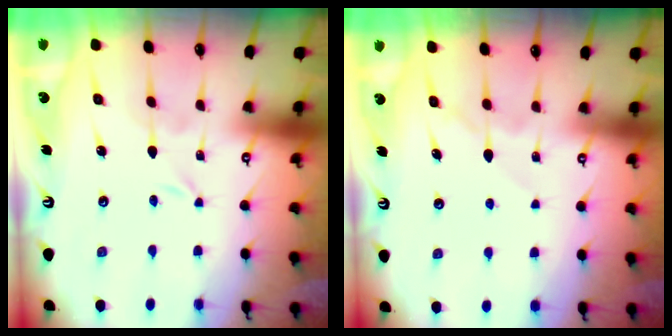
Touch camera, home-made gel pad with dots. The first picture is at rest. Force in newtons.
{"total": 6.0, "press": 6.0, "slide": 0.5}